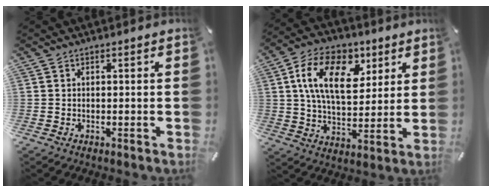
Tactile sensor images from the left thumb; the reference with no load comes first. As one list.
[{"total": 16.5, "force": [5.9, 10.2, 11.5], "torque": [-0.192, 0.000, 0.105]}]